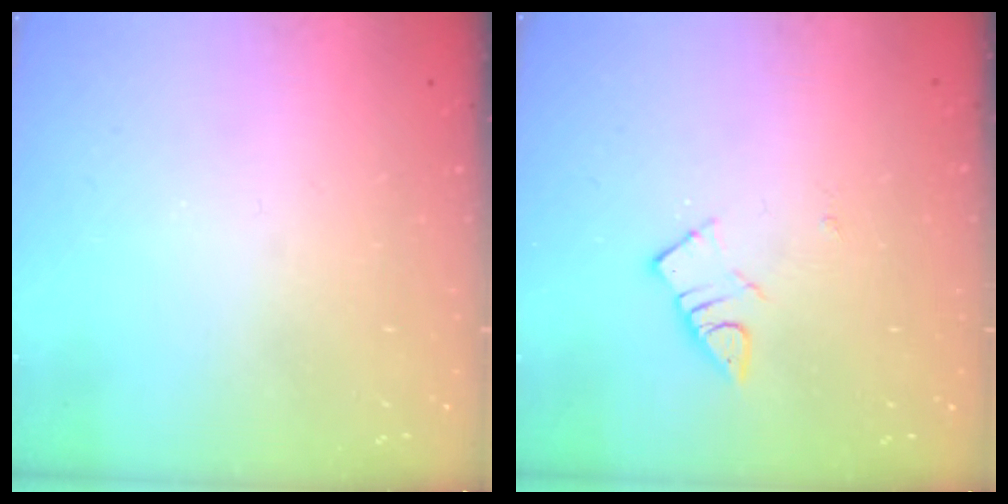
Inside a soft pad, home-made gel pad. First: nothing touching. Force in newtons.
{"total": 2.8, "press": 2.7, "slide": 0.3}